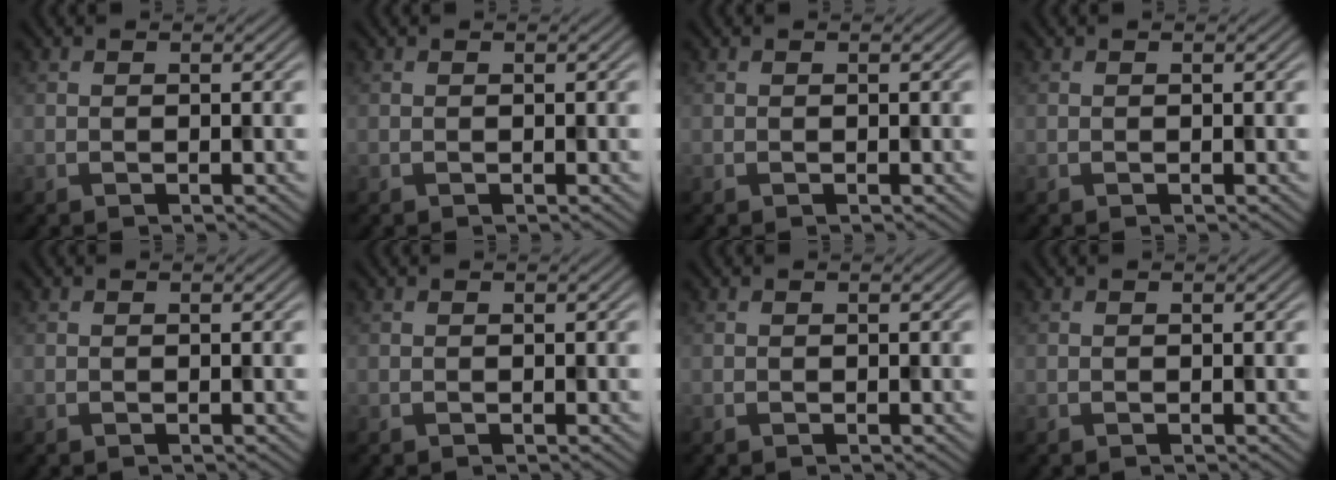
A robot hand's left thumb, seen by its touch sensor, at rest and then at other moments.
{"total": 0.0}
{"total": 0.0}
{"total": 0.0}
{"total": 0.0}
{"total": 0.0}
{"total": 0.0}
{"total": 0.0}